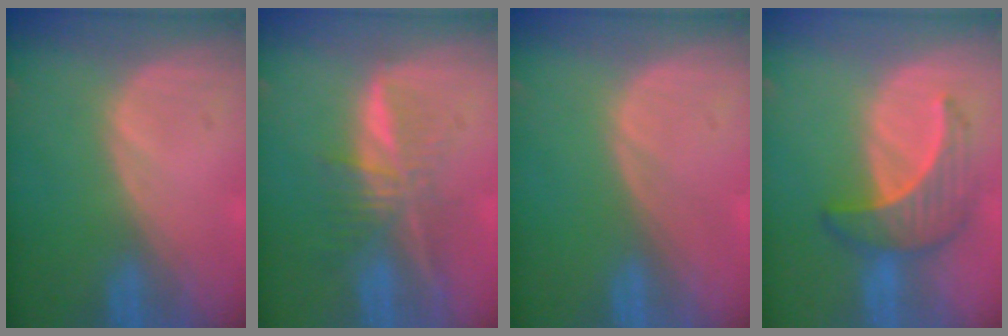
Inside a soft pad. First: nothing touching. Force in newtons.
{"total": 7.0, "press": 6.0, "slide": 3.7}
{"total": 0.0}
{"total": 6.5, "press": 6.4, "slide": 1.1}